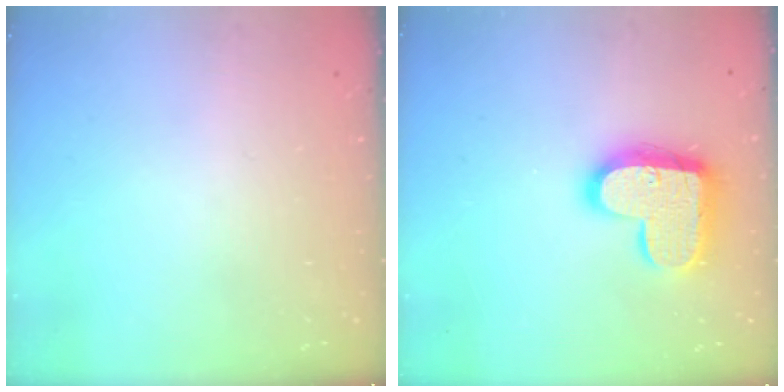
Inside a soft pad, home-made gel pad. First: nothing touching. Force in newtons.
{"total": 16.9, "press": 16.8, "slide": 1.1}